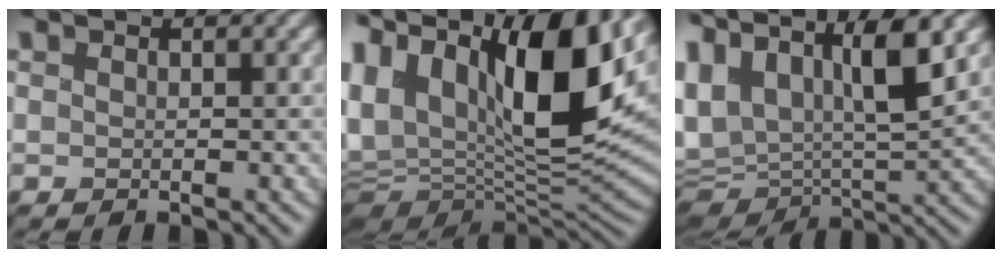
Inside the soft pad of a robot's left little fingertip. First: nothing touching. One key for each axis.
{"total": 19.4, "fx": 7.5, "fy": 9.6, "fz": 15.1, "tx": -0.283, "ty": 0.050, "tz": 0.110}
{"total": 13.9, "fx": 4.9, "fy": 6.0, "fz": 11.6, "tx": -0.221, "ty": 0.015, "tz": 0.085}